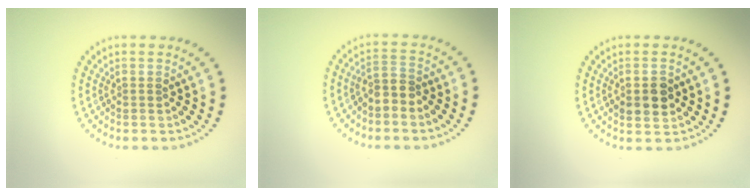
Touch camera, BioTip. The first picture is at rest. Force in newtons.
{"total": 2.2, "press": 1.8, "slide": 1.1}
{"total": 2.5, "press": 2.5, "slide": 0.2}